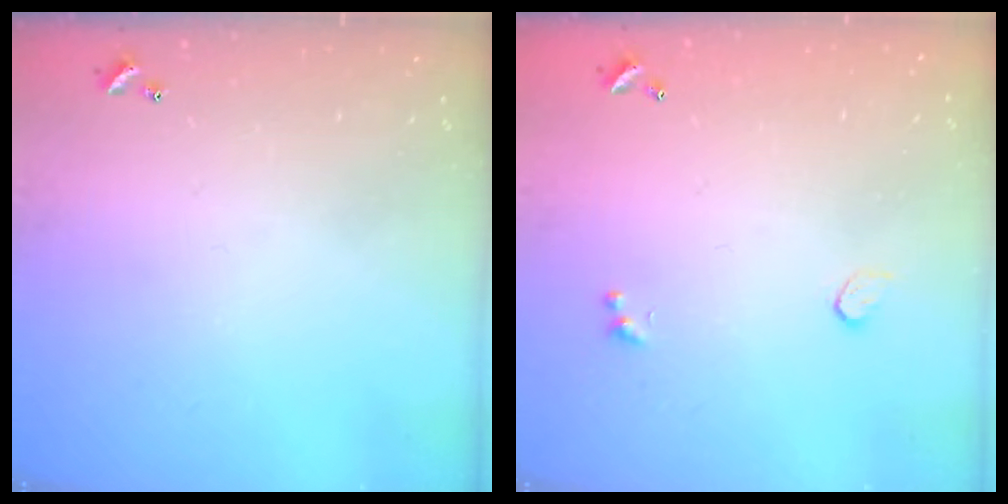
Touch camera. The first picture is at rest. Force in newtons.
{"total": 0.8, "press": 0.6, "slide": 0.4}